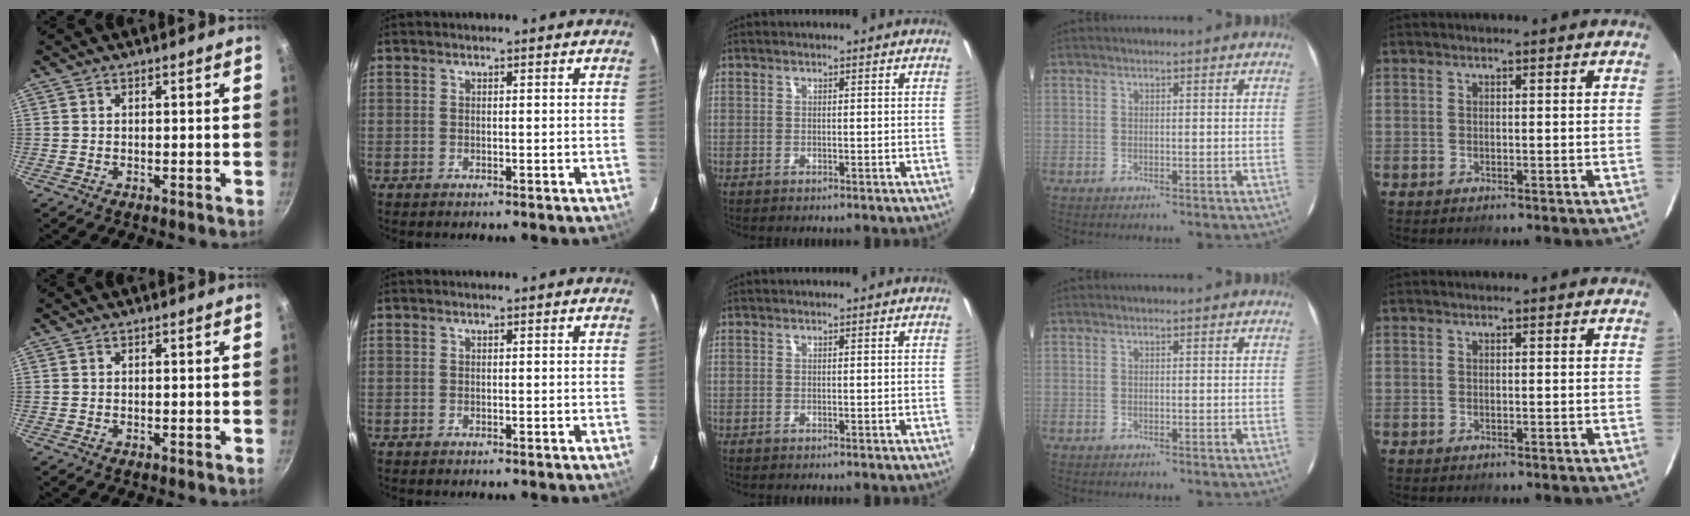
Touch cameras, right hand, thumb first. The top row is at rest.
{}